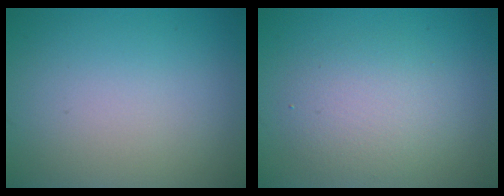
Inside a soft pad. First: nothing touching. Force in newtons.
{"total": 2.0, "press": 2.0, "slide": 0.2}